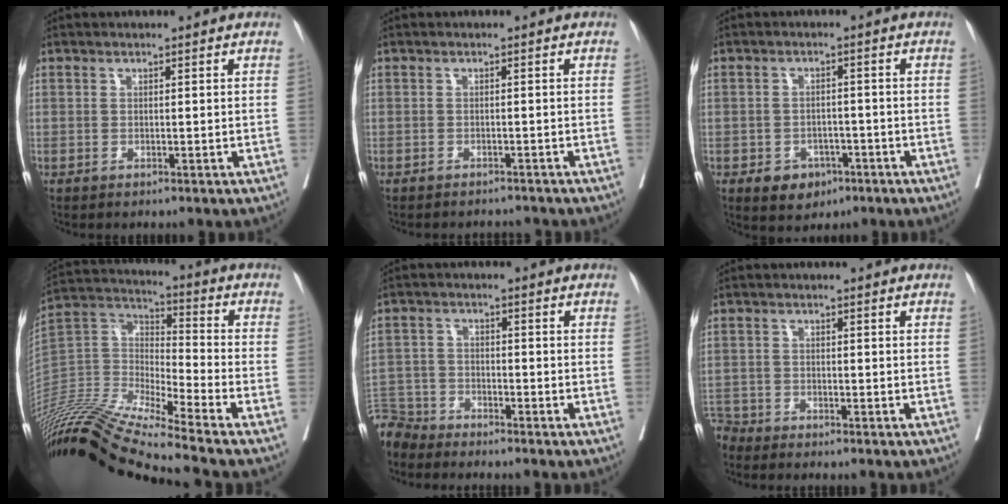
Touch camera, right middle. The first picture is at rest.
{"total": 3.7, "force": [-3.7, 0.6, 0.1], "torque": [0.003, -0.008, -0.047]}
{"total": 4.5, "force": [-2.5, 3.3, 2.0], "torque": [-0.025, 0.005, -0.027]}
{"total": 18.1, "force": [-15.9, -1.8, 8.5], "torque": [-0.184, 0.005, -0.302]}
{"total": 5.6, "force": [-5.5, 0.8, -0.9], "torque": [0.017, -0.004, -0.111]}
{"total": 3.5, "force": [-3.4, 0.2, -0.5], "torque": [0.012, -0.014, -0.068]}